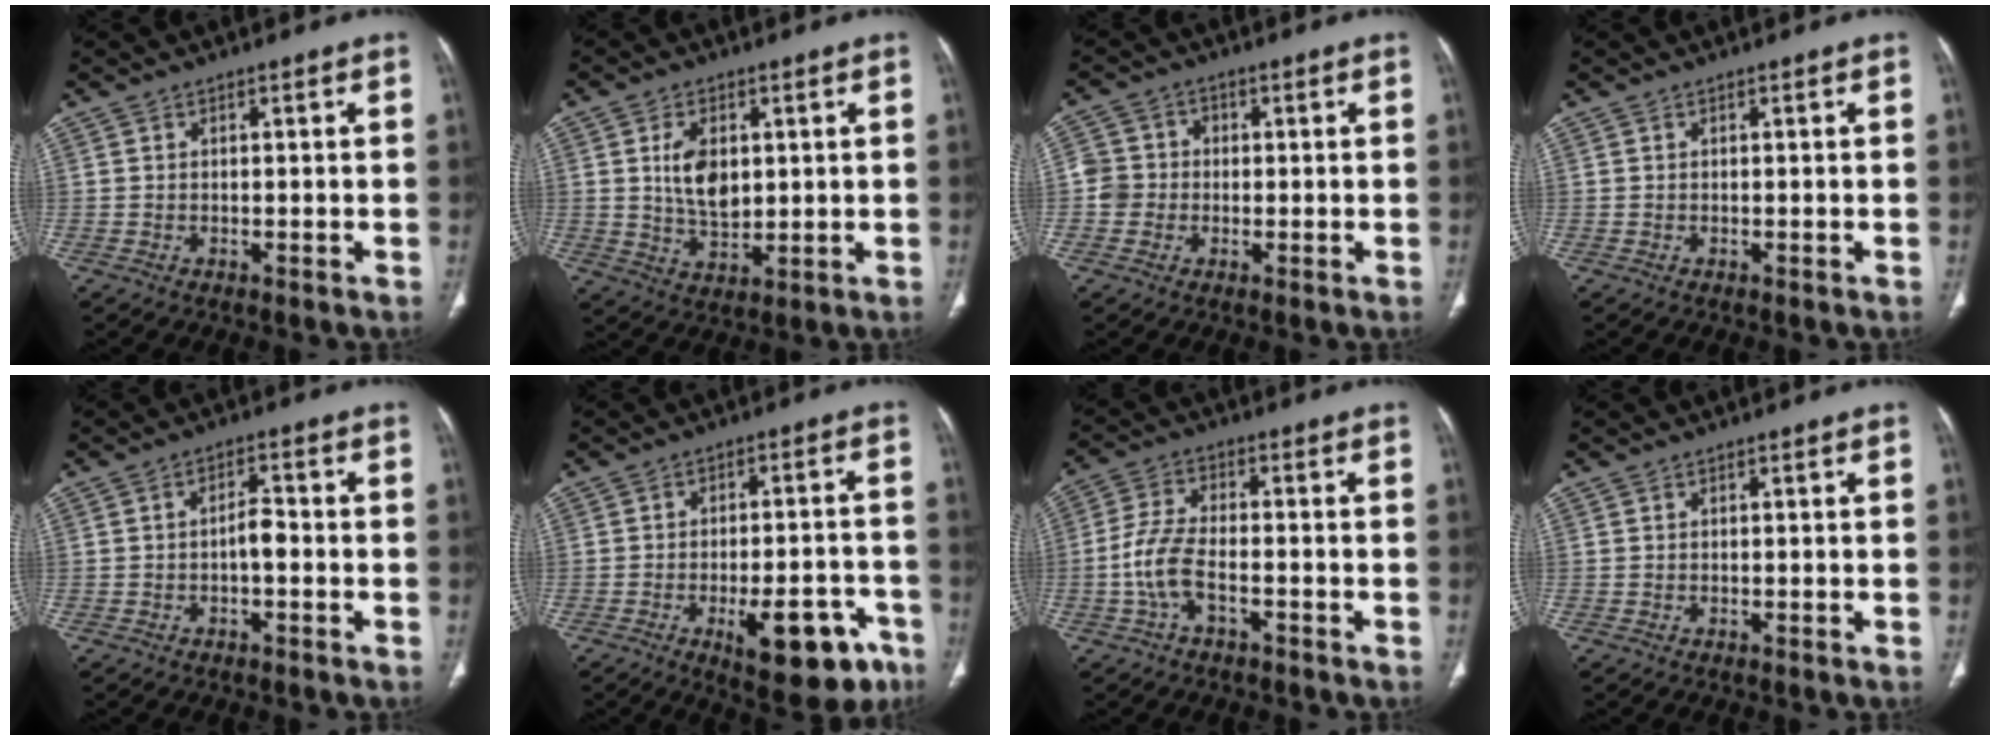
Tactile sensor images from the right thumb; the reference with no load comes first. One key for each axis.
{"total": 8.3, "fx": 1.6, "fy": 5.1, "fz": 6.3, "tx": -0.096, "ty": -0.011, "tz": 0.037}
{"total": 4.9, "fx": -0.6, "fy": 4.7, "fz": 1.2, "tx": -0.003, "ty": 0.014, "tz": -0.020}
{"total": 0.0}
{"total": 3.3, "fx": -0.8, "fy": 1.4, "fz": 2.8, "tx": -0.042, "ty": 0.015, "tz": -0.016}
{"total": 14.7, "fx": -7.1, "fy": 5.9, "fz": 11.4, "tx": -0.130, "ty": 0.032, "tz": -0.086}
{"total": 7.1, "fx": -2.5, "fy": 3.3, "fz": 5.8, "tx": -0.133, "ty": 0.025, "tz": -0.050}
{"total": 0.0}